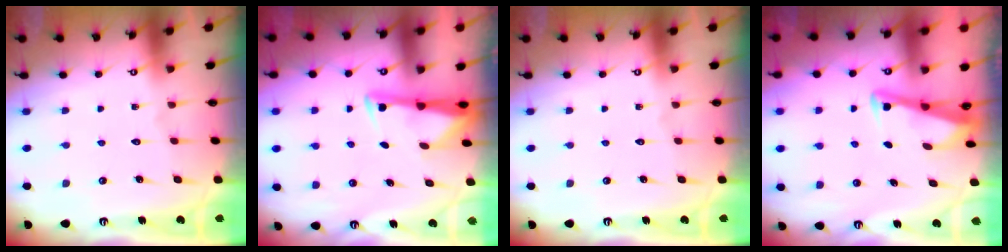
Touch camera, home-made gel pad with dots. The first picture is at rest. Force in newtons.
{"total": 3.1, "press": 3.1, "slide": 0.4}
{"total": 0.0}
{"total": 3.4, "press": 3.4, "slide": 0.4}